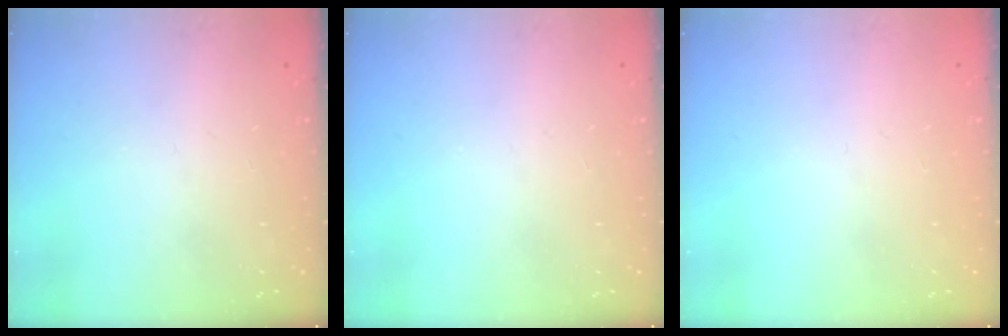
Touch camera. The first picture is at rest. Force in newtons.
{"total": 0.0}
{"total": 0.0}